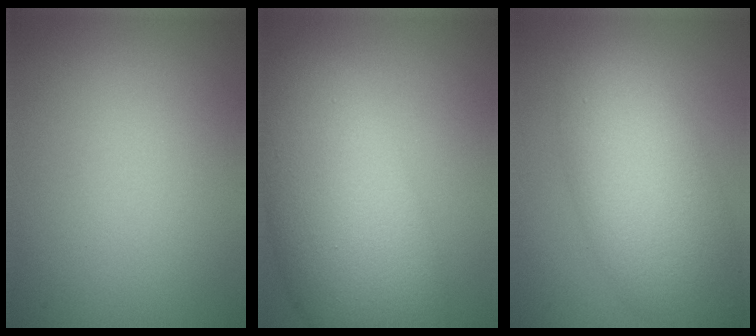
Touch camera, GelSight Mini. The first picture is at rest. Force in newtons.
{"total": 9.9, "press": 9.9, "slide": 0.2}
{"total": 8.3, "press": 8.2, "slide": 0.7}